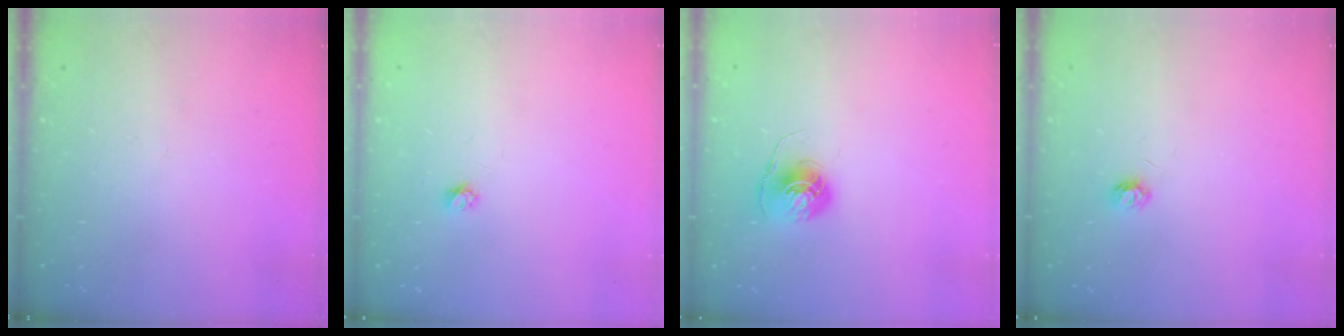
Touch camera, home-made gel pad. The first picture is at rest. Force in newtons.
{"total": 3.4, "press": 3.4, "slide": 0.3}
{"total": 6.0, "press": 6.0, "slide": 0.5}
{"total": 4.3, "press": 4.3, "slide": 0.5}